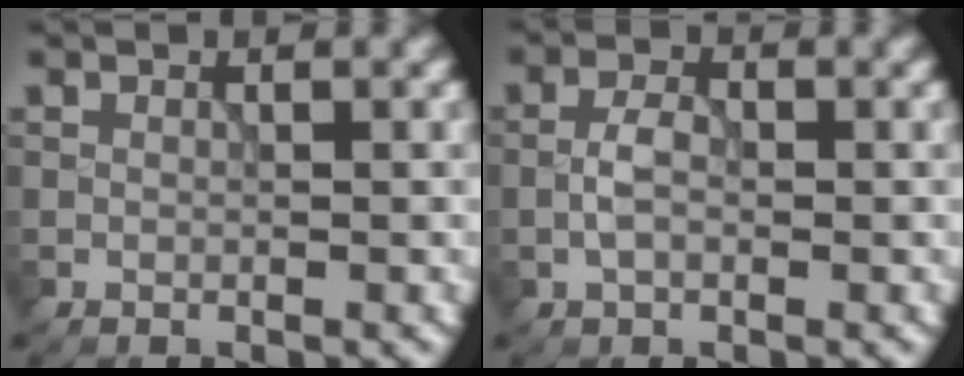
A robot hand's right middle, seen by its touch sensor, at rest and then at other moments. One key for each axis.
{"total": 2.3, "fx": -0.6, "fy": 1.3, "fz": 1.9, "tx": -0.038, "ty": 0.007, "tz": -0.018}